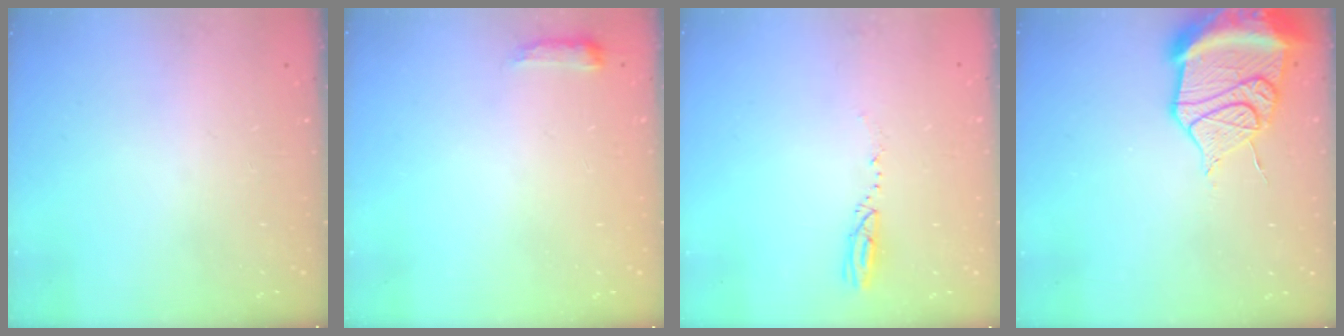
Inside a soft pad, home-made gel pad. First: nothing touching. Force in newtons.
{"total": 4.9, "press": 4.9, "slide": 0.8}
{"total": 3.4, "press": 3.1, "slide": 1.3}
{"total": 18.2, "press": 17.9, "slide": 3.3}